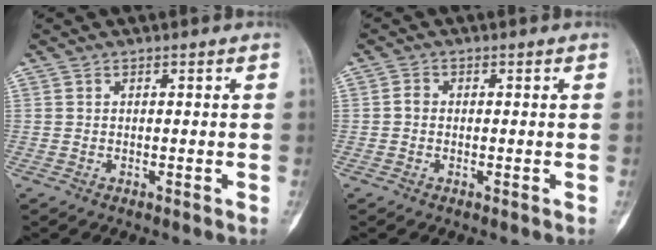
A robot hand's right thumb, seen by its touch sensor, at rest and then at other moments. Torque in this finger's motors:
{"motor_torque": [0.02, 0.01, 0.03, -0.05, -0.01]}